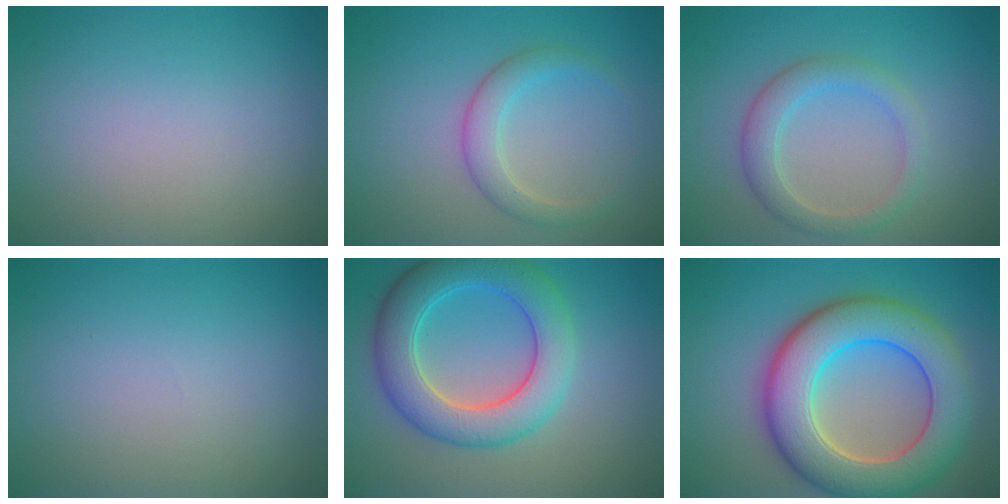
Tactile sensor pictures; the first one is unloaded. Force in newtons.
{"total": 2.6, "press": 2.6, "slide": 0.1}
{"total": 3.1, "press": 3.1, "slide": 0.1}
{"total": 0.0}
{"total": 7.1, "press": 7.1, "slide": 0.5}
{"total": 10.3, "press": 10.3, "slide": 0.7}